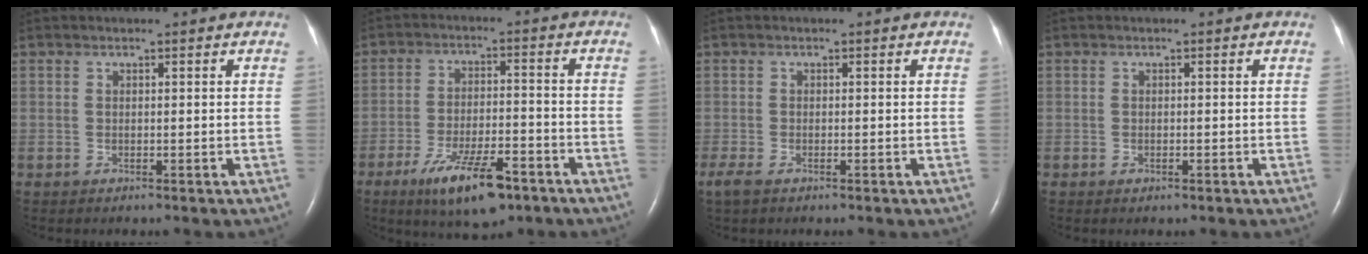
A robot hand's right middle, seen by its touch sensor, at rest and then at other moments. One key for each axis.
{"total": 11.1, "fx": -6.9, "fy": 3.0, "fz": 8.2, "tx": -0.148, "ty": -0.014, "tz": -0.111}
{"total": 2.8, "fx": -1.8, "fy": 1.1, "fz": 1.8, "tx": -0.045, "ty": -0.009, "tz": -0.031}
{"total": 0.6, "fx": -0.4, "fy": 0.3, "fz": 0.4, "tx": -0.009, "ty": -0.001, "tz": -0.003}